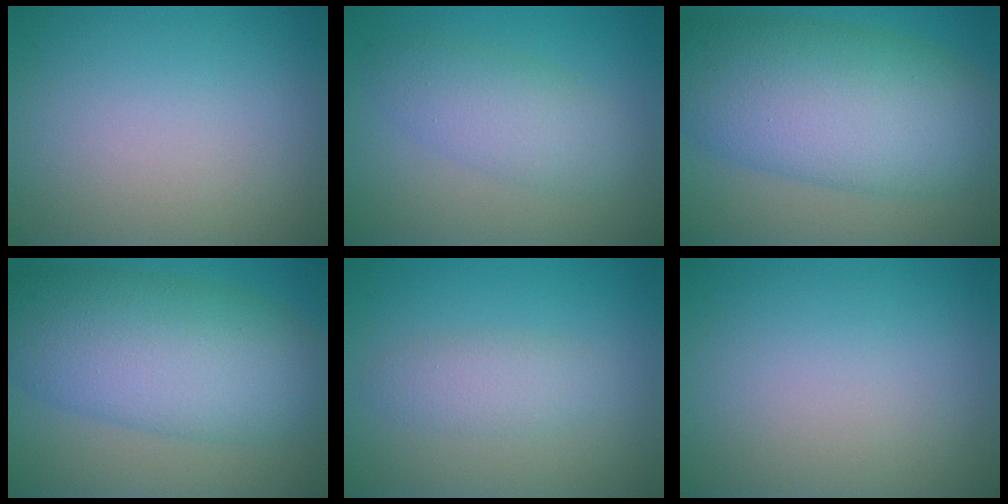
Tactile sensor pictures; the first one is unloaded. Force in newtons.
{"total": 3.7, "press": 3.7, "slide": 0.0}
{"total": 11.9, "press": 11.9, "slide": 0.3}
{"total": 10.3, "press": 10.3, "slide": 0.3}
{"total": 2.3, "press": 2.3, "slide": 0.0}
{"total": 0.0}